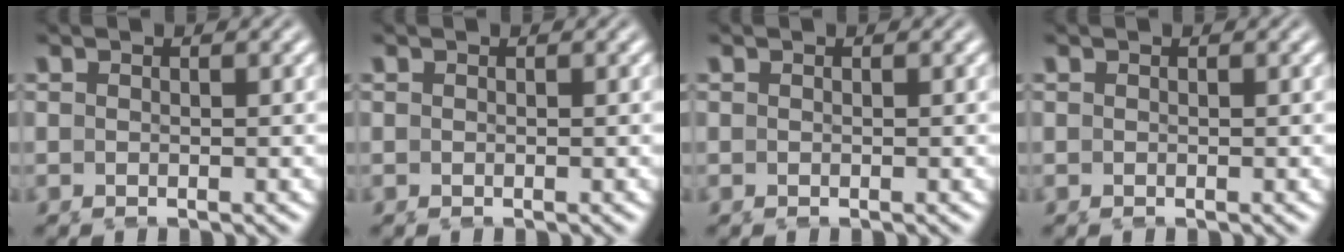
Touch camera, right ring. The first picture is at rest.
{"total": 0.0}
{"total": 0.0}
{"total": 0.0}